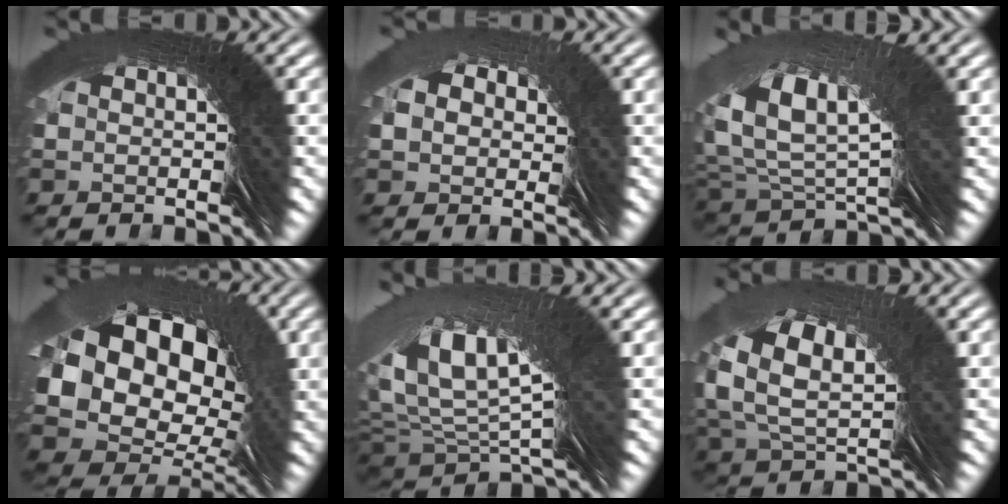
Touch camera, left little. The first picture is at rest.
{"total": 2.9, "force": [1.0, 2.7, 0.2], "torque": [-0.013, 0.004, 0.017]}
{"total": 4.0, "force": [1.8, 0.0, 3.6], "torque": [-0.070, 0.022, 0.032]}
{"total": 7.9, "force": [0.4, 7.0, 3.7], "torque": [-0.086, -0.013, 0.004]}
{"total": 6.3, "force": [3.1, 0.6, 5.4], "torque": [-0.095, 0.033, 0.045]}
{"total": 4.6, "force": [2.6, 2.2, 3.2], "torque": [-0.062, 0.017, 0.034]}